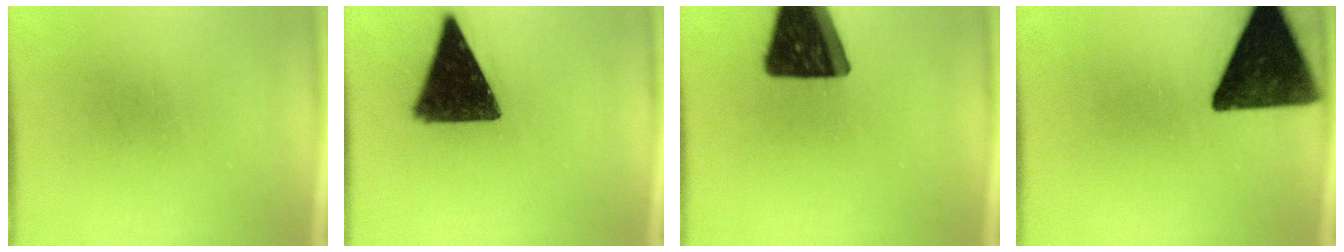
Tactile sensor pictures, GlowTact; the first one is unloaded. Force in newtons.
{"total": 14.3}
{"total": 17.6}
{"total": 17.3}